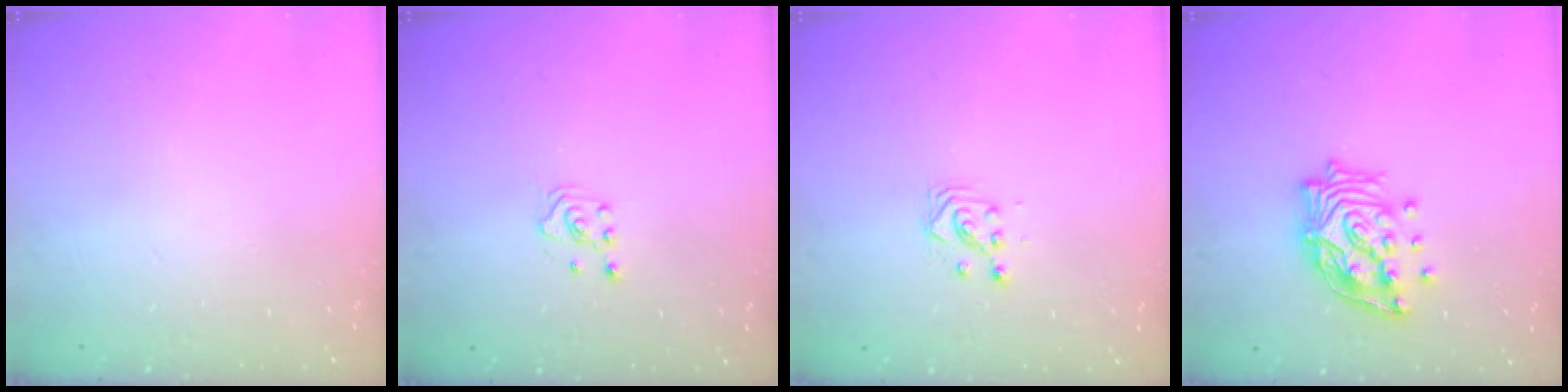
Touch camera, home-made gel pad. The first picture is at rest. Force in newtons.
{"total": 1.6, "press": 1.5, "slide": 0.2}
{"total": 3.0, "press": 3.0, "slide": 0.1}
{"total": 14.1, "press": 14.0, "slide": 1.4}